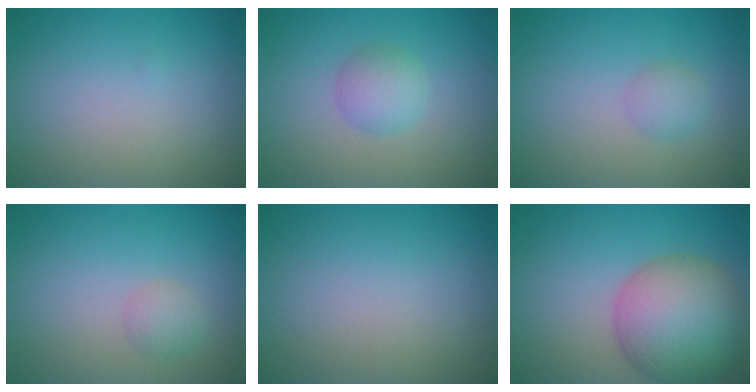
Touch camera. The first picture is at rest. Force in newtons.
{"total": 2.4, "press": 2.4, "slide": 0.1}
{"total": 1.6, "press": 1.6, "slide": 0.0}
{"total": 1.4, "press": 1.4, "slide": 0.1}
{"total": 0.0}
{"total": 10.0, "press": 10.0, "slide": 0.5}